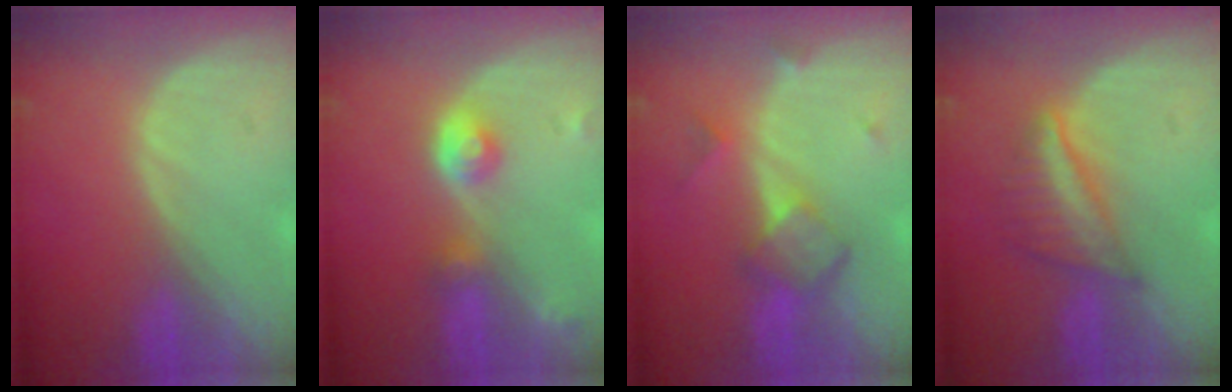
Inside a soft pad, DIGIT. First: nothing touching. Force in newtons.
{"total": 4.2, "press": 4.0, "slide": 1.4}
{"total": 5.8, "press": 5.2, "slide": 2.5}
{"total": 5.6, "press": 5.5, "slide": 1.1}